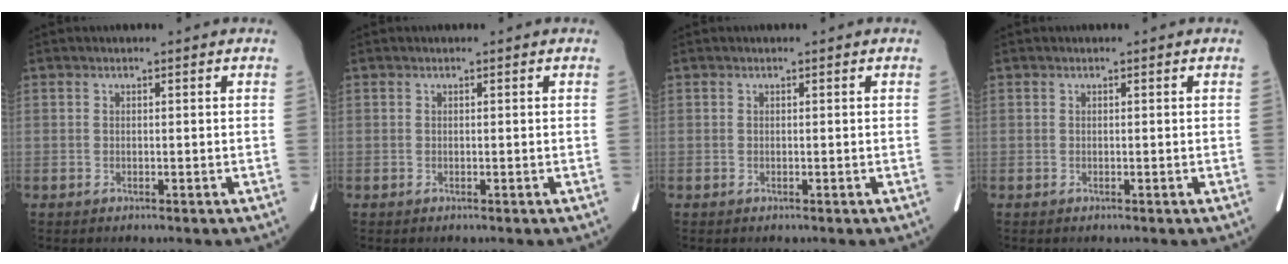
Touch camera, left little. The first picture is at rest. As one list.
[{"total": 0.0}, {"total": 0.0}, {"total": 0.0}]